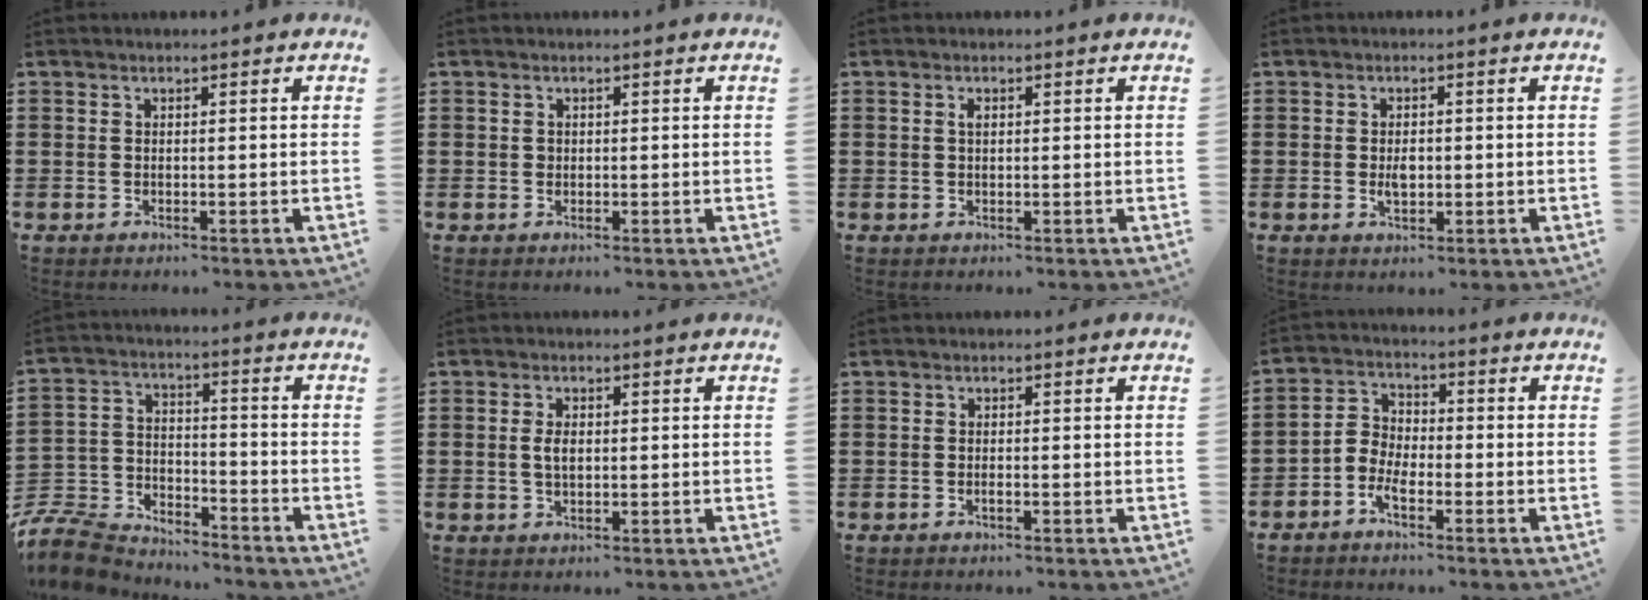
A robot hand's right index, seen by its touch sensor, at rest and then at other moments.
{"total": 0.8, "force": [0.2, 0.7, 0.3], "torque": [-0.008, 0.003, 0.005]}
{"total": 1.0, "force": [0.3, 0.5, 0.8], "torque": [-0.018, 0.002, 0.005]}
{"total": 2.3, "force": [-0.1, 1.3, 1.9], "torque": [-0.039, 0.004, -0.003]}
{"total": 9.1, "force": [-8.6, 2.2, 1.6], "torque": [-0.052, 0.014, -0.176]}
{"total": 2.7, "force": [0.2, 1.4, 2.3], "torque": [-0.054, 0.004, -0.001]}
{"total": 0.7, "force": [-0.3, 0.1, 0.6], "torque": [-0.010, -0.003, -0.005]}
{"total": 3.7, "force": [-2.4, 2.1, 1.9], "torque": [-0.059, 0.006, -0.054]}